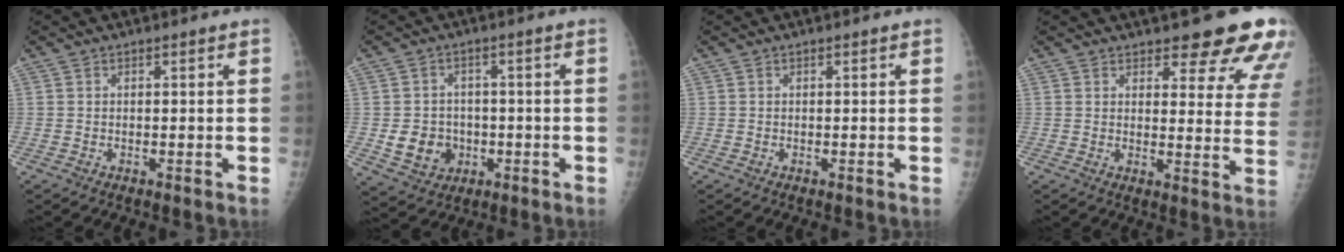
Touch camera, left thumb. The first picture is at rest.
{"total": 7.3, "force": [-1.3, 6.5, 3.0], "torque": [-0.022, 0.009, -0.012]}
{"total": 0.0}
{"total": 14.9, "force": [11.6, 4.5, 8.2], "torque": [-0.057, -0.066, 0.125]}